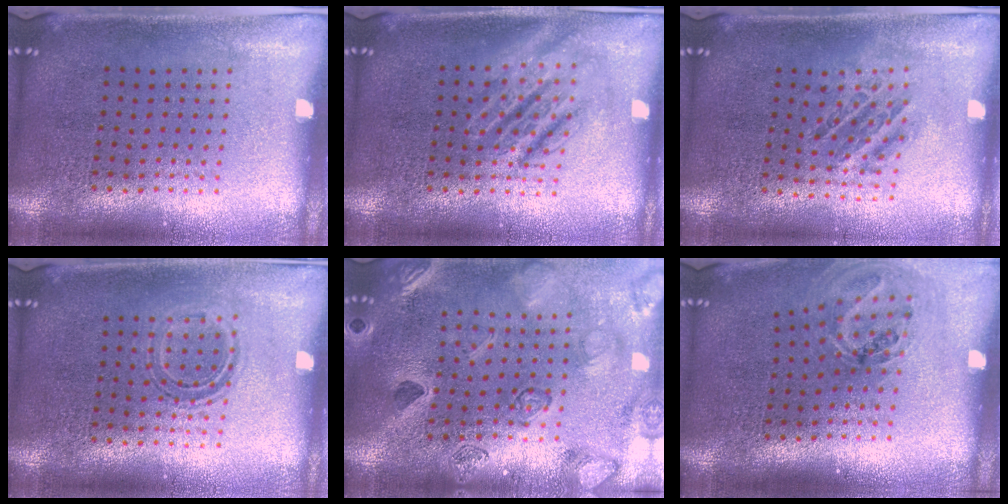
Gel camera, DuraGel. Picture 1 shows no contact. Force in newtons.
{"total": 2.7, "press": 2.7, "slide": 0.4}
{"total": 1.0, "press": 1.0, "slide": 0.2}
{"total": 1.2, "press": 0.9, "slide": 0.7}
{"total": 2.4, "press": 2.4, "slide": 0.3}
{"total": 1.1, "press": 1.1, "slide": 0.4}